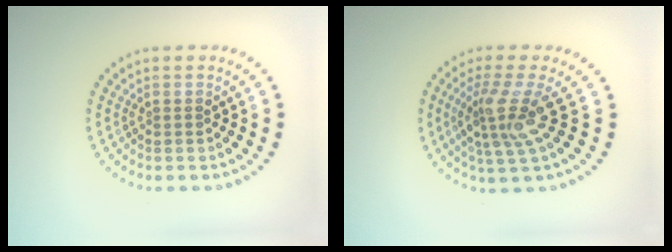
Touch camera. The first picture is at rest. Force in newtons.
{"total": 3.8, "press": 3.1, "slide": 2.3}